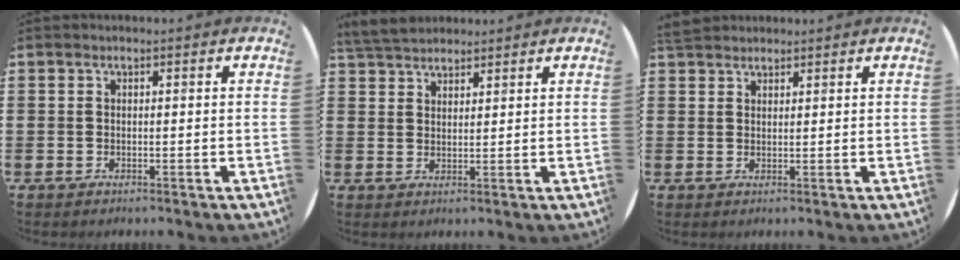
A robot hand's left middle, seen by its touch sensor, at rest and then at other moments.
{"total": 4.4, "force": [4.2, 1.2, 0.9], "torque": [-0.026, -0.003, 0.080]}
{"total": 2.6, "force": [2.4, 0.9, 0.4], "torque": [-0.005, 0.001, 0.044]}